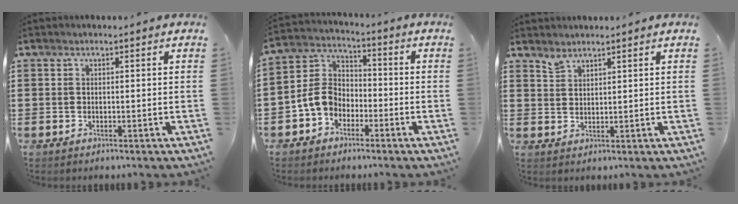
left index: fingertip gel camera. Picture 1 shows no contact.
{"total": 6.3, "force": [-2.6, 4.8, 3.1], "torque": [-0.098, 0.003, -0.063]}
{"total": 2.1, "force": [2.0, 0.5, 0.3], "torque": [-0.010, 0.000, 0.040]}